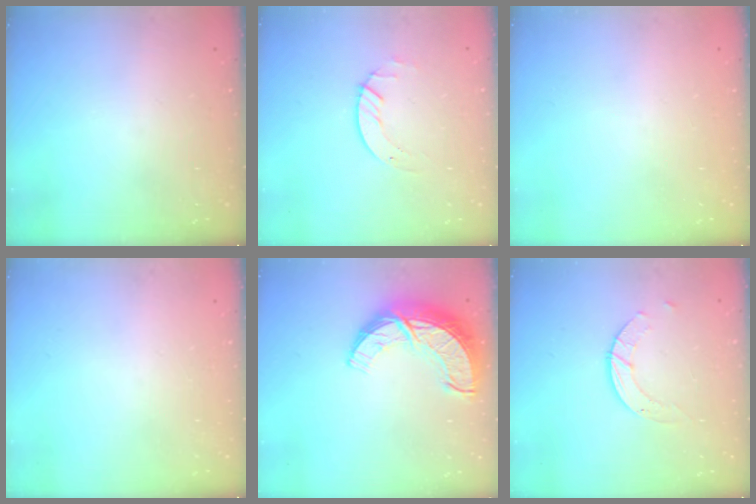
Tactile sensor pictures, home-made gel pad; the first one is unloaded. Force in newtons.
{"total": 2.7, "press": 2.7, "slide": 0.3}
{"total": 0.0}
{"total": 0.0}
{"total": 12.6, "press": 12.6, "slide": 0.9}
{"total": 4.5, "press": 4.5, "slide": 0.3}